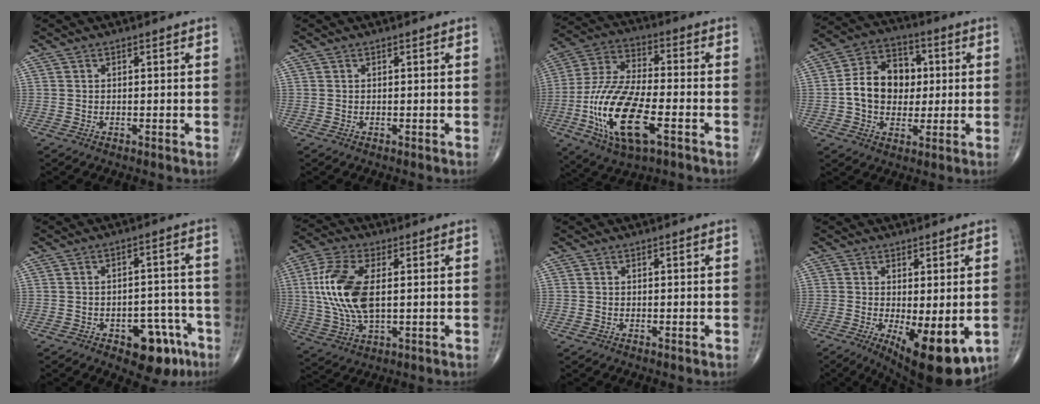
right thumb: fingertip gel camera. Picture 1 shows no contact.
{"total": 0.0}
{"total": 19.9, "force": [-6.6, 8.2, 16.9], "torque": [-0.346, 0.017, -0.114]}
{"total": 13.0, "force": [0.3, 9.9, 8.4], "torque": [-0.109, 0.023, -0.001]}
{"total": 10.6, "force": [-5.5, 5.7, 7.0], "torque": [-0.053, 0.043, -0.067]}
{"total": 14.5, "force": [1.5, 7.1, 12.5], "torque": [-0.274, 0.000, 0.032]}
{"total": 0.6, "force": [-0.2, 0.4, 0.3], "torque": [-0.010, 0.002, -0.001]}
{"total": 13.0, "force": [-3.8, 4.6, 11.5], "torque": [-0.160, -0.026, -0.043]}